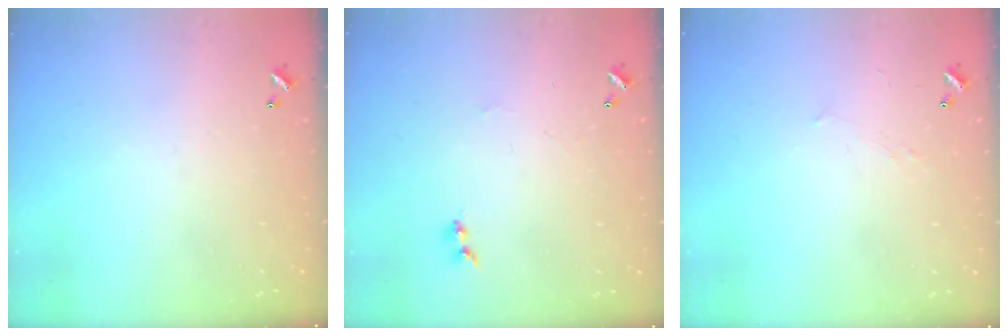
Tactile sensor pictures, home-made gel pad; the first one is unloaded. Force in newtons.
{"total": 1.1, "press": 0.9, "slide": 0.5}
{"total": 2.9, "press": 2.8, "slide": 0.4}